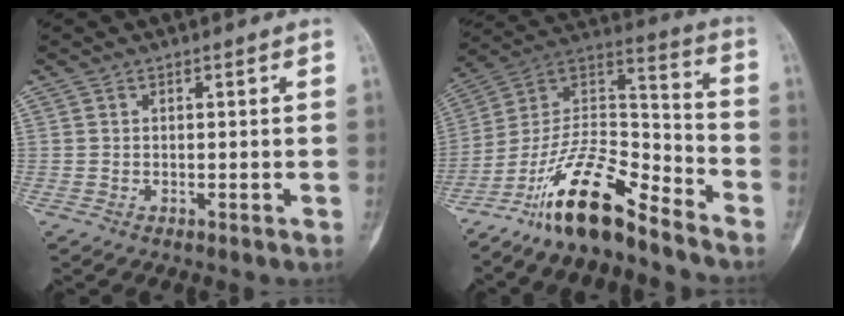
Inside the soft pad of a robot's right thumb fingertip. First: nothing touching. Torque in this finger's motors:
{"motor_torque": [0.73, 0.31, 1.48, -1.29, 0.13]}